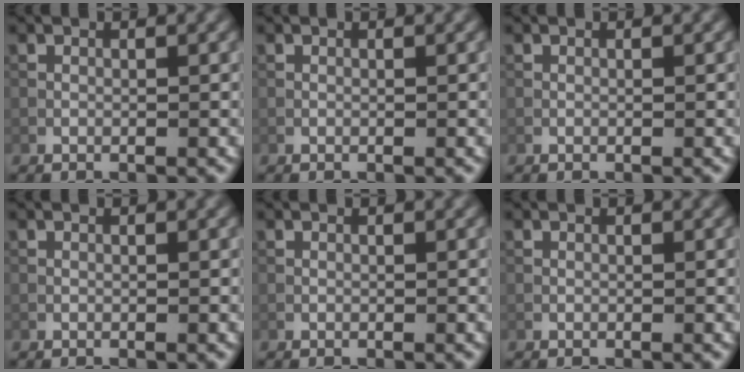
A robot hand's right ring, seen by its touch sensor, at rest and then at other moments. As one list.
[{"total": 0.0}, {"total": 0.0}, {"total": 0.0}, {"total": 0.0}, {"total": 0.0}]